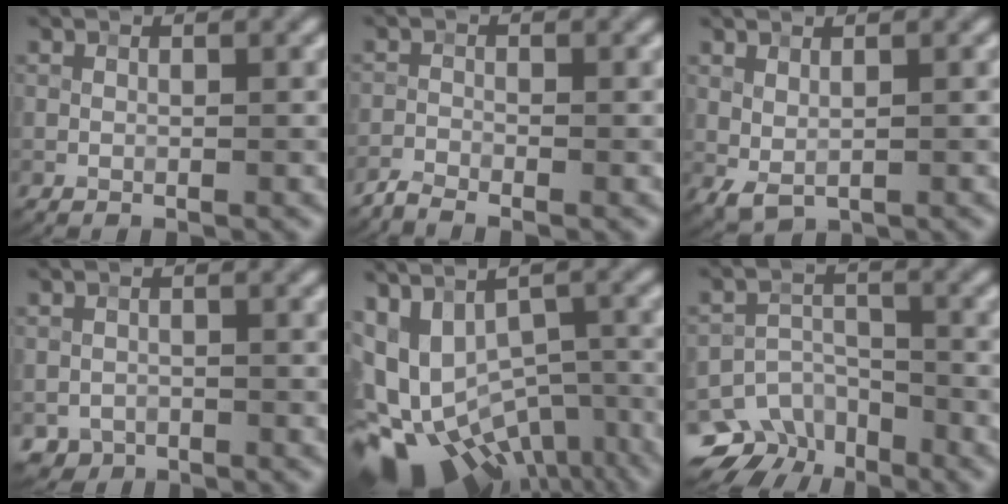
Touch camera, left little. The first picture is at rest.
{"total": 1.9, "force": [-1.8, 0.2, 0.6], "torque": [-0.017, -0.004, -0.045]}
{"total": 1.4, "force": [0.6, 0.8, 1.0], "torque": [-0.022, -0.003, 0.017]}
{"total": 1.5, "force": [-1.1, 1.1, 0.1], "torque": [0.008, -0.001, -0.021]}
{"total": 13.4, "force": [-6.2, 8.3, 8.5], "torque": [-0.140, -0.006, -0.055]}
{"total": 7.6, "force": [-5.6, 4.7, 2.2], "torque": [-0.014, -0.005, -0.090]}